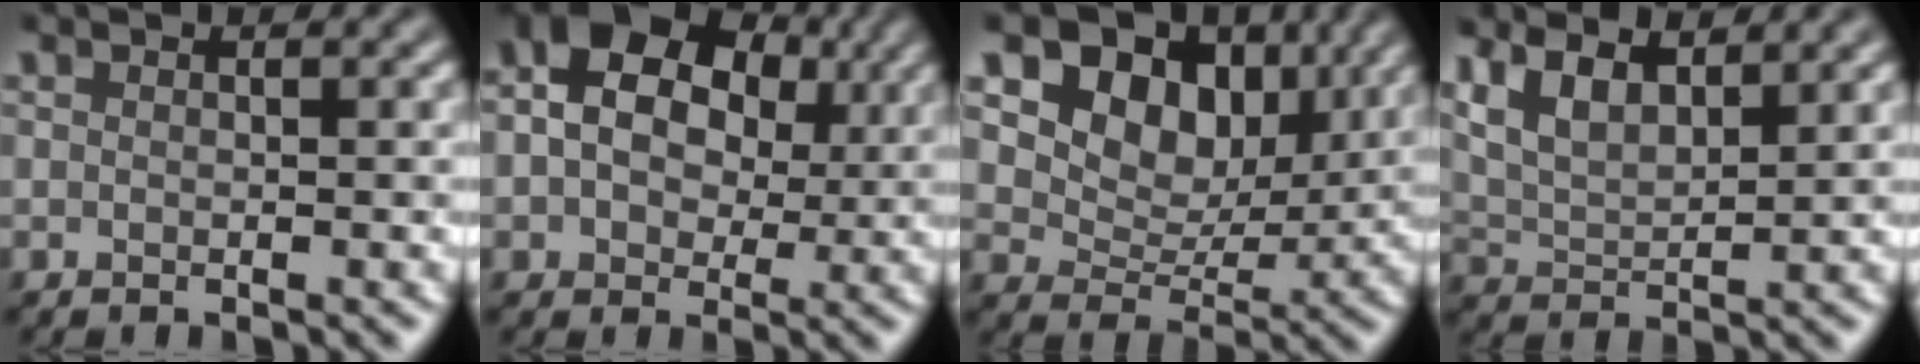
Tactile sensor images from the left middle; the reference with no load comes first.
{"total": 11.4, "force": [3.2, 8.4, 7.1], "torque": [-0.112, 0.039, 0.035]}
{"total": 10.1, "force": [4.9, 6.7, 5.8], "torque": [-0.092, -0.007, 0.073]}
{"total": 5.7, "force": [3.5, 2.3, 3.8], "torque": [-0.077, 0.015, 0.056]}